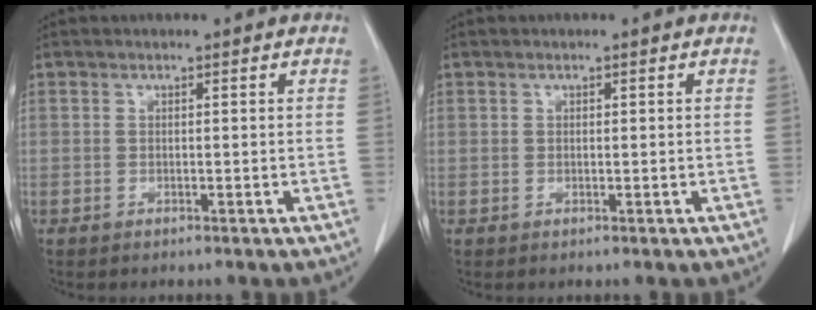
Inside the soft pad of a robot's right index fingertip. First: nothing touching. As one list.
[{"total": 0.0}]